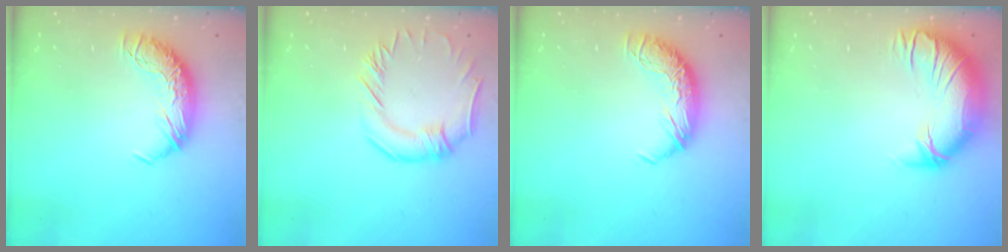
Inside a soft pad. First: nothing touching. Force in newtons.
{"total": 1.0, "press": 0.5, "slide": 0.8}
{"total": 0.0}
{"total": 2.1, "press": 0.9, "slide": 2.0}